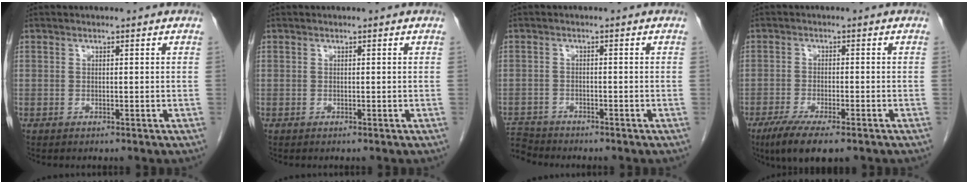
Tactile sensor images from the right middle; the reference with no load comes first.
{"total": 0.0}
{"total": 4.6, "force": [-4.5, 0.9, -0.3], "torque": [0.006, -0.007, -0.085]}
{"total": 8.2, "force": [-5.6, 1.7, 5.7], "torque": [-0.095, -0.018, -0.088]}